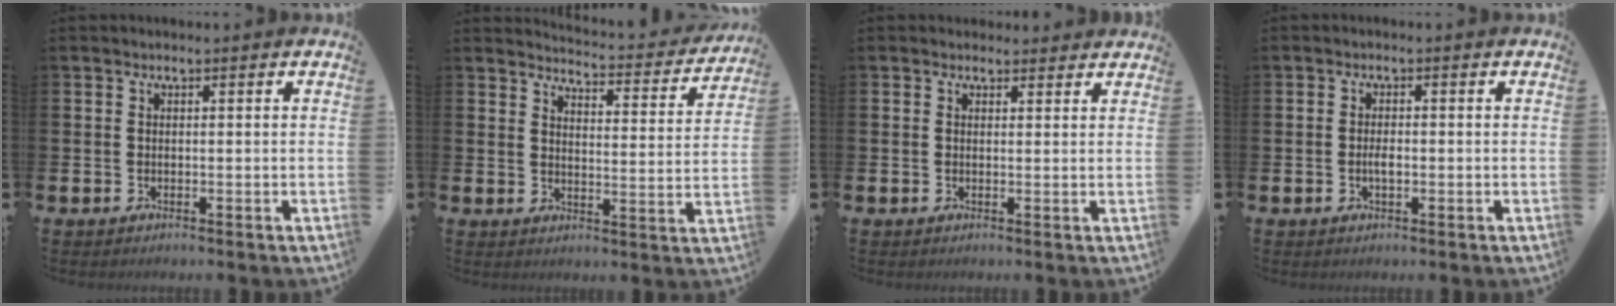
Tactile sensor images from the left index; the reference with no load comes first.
{"total": 3.9, "force": [3.9, 0.3, 0.6], "torque": [-0.012, -0.040, 0.058]}
{"total": 1.6, "force": [1.4, 0.6, -0.1], "torque": [0.018, -0.005, 0.022]}
{"total": 1.7, "force": [-0.2, 0.7, 1.5], "torque": [-0.020, 0.000, -0.007]}